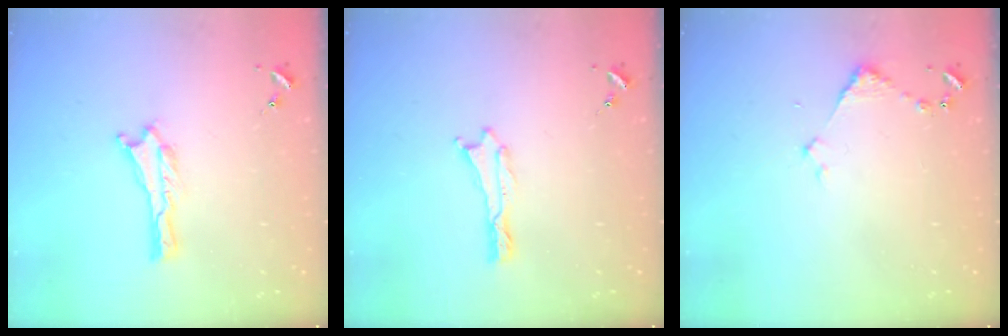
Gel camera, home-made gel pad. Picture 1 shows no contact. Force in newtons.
{"total": 0.0}
{"total": 2.9, "press": 2.9, "slide": 0.3}